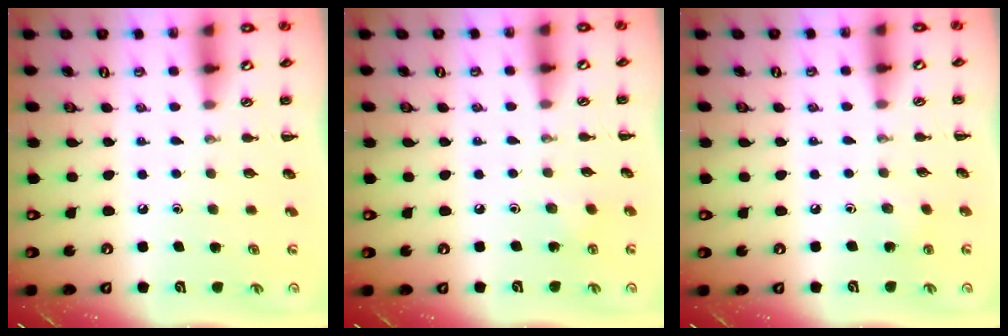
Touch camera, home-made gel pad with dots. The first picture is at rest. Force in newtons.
{"total": 2.4, "press": 2.3, "slide": 0.8}
{"total": 5.4, "press": 5.2, "slide": 1.4}